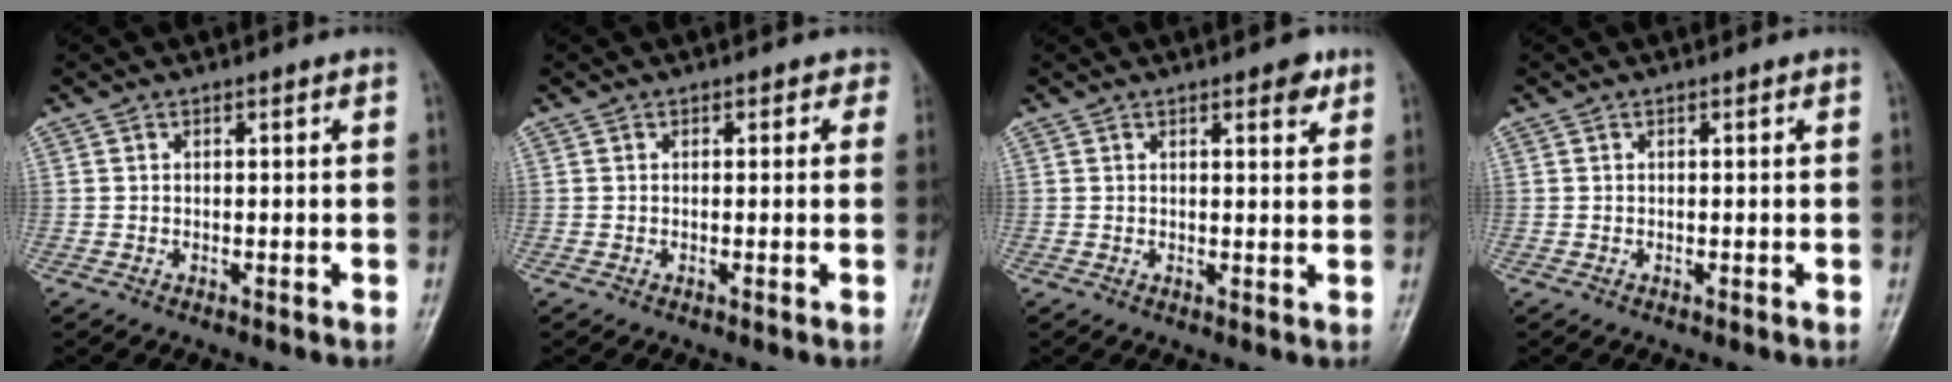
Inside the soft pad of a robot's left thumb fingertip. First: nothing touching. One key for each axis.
{"total": 1.8, "fx": 0.8, "fy": 1.4, "fz": 0.8, "tx": 0.019, "ty": 0.002, "tz": -0.001}
{"total": 3.5, "fx": 2.0, "fy": 1.4, "fz": 2.4, "tx": -0.018, "ty": -0.008, "tz": 0.023}
{"total": 0.0}